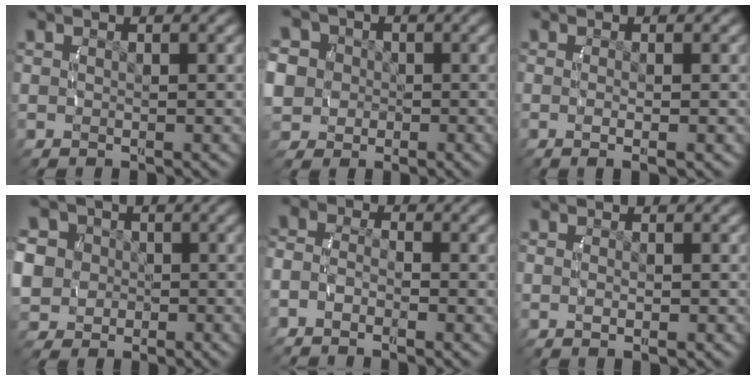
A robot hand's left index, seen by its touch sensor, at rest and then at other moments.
{"total": 9.8, "force": [0.2, 8.9, 4.1], "torque": [-0.105, -0.025, -0.002]}
{"total": 1.7, "force": [-0.8, -0.3, 1.5], "torque": [-0.027, -0.005, -0.008]}
{"total": 10.9, "force": [-0.1, 10.0, 4.5], "torque": [-0.112, -0.031, -0.007]}
{"total": 3.1, "force": [-1.5, 2.4, 1.2], "torque": [-0.036, -0.014, -0.029]}
{"total": 1.1, "force": [-0.4, 0.1, 1.0], "torque": [-0.016, -0.003, -0.006]}